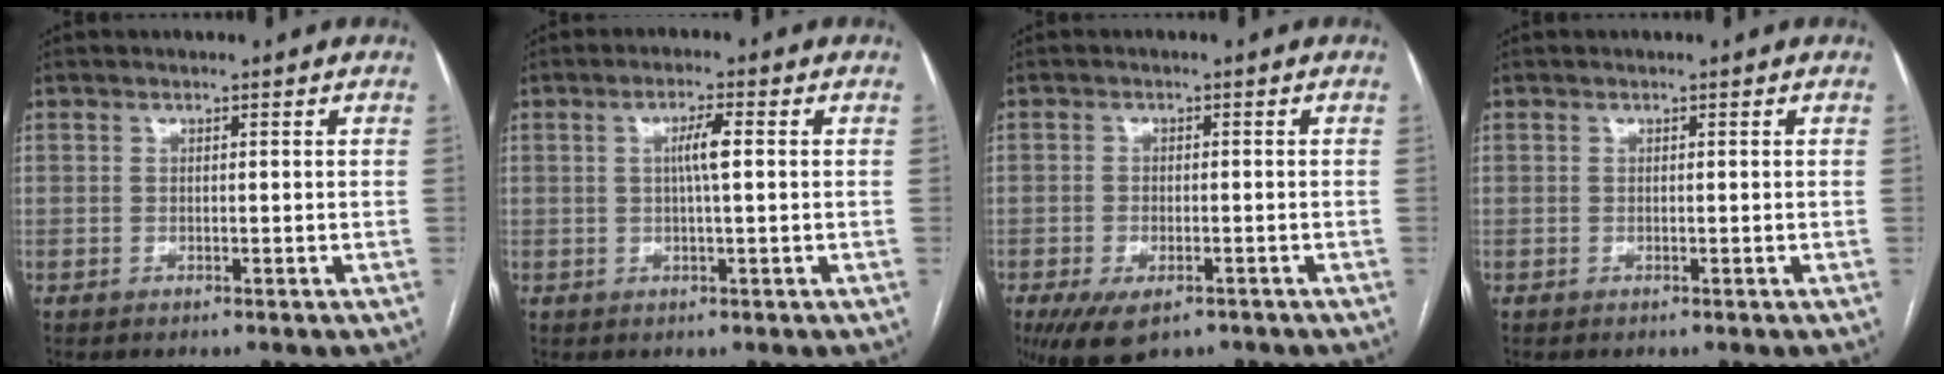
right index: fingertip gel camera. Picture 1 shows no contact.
{"total": 3.4, "force": [0.4, 0.1, 3.4], "torque": [-0.063, 0.003, 0.007]}
{"total": 7.5, "force": [-4.9, 3.4, 4.5], "torque": [-0.075, -0.009, -0.074]}
{"total": 0.0}